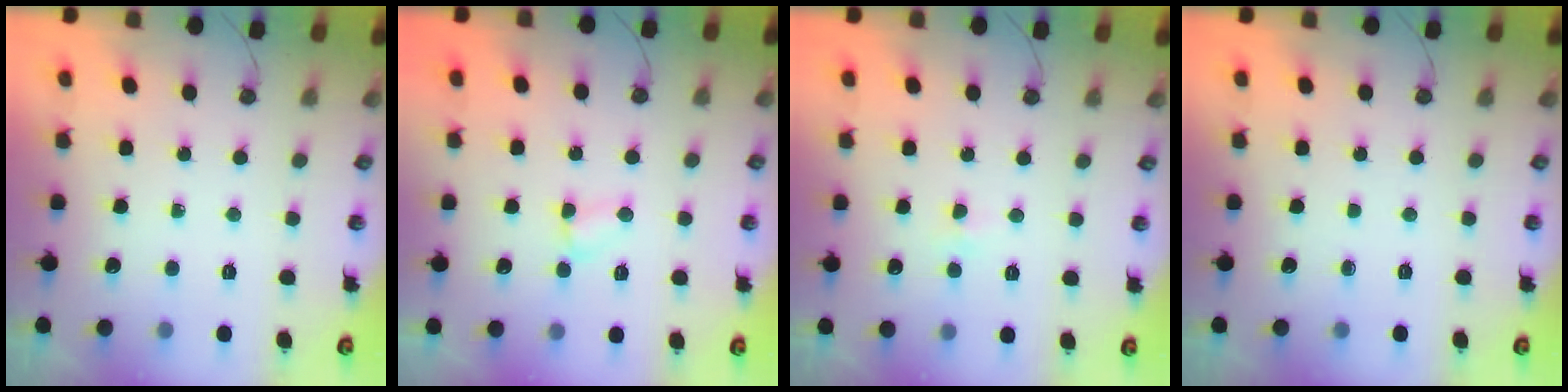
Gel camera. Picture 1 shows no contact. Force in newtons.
{"total": 2.9, "press": 2.9, "slide": 0.3}
{"total": 3.0, "press": 2.9, "slide": 0.6}
{"total": 0.0}